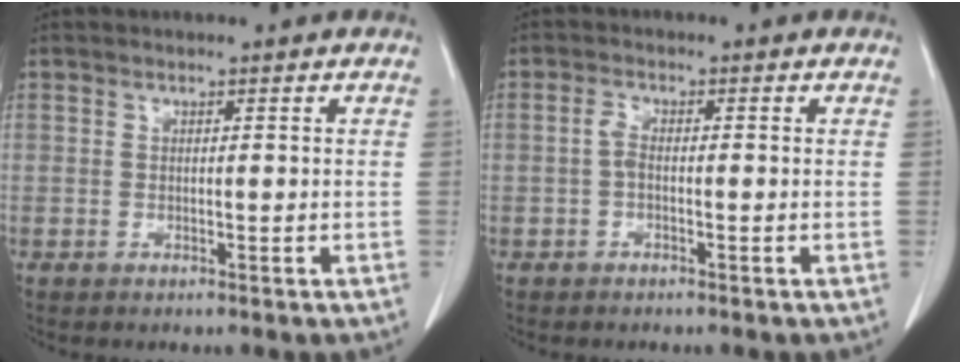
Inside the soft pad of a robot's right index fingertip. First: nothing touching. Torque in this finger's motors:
{"motor_torque": [0.28, -0.02, 0.10, 0.04]}